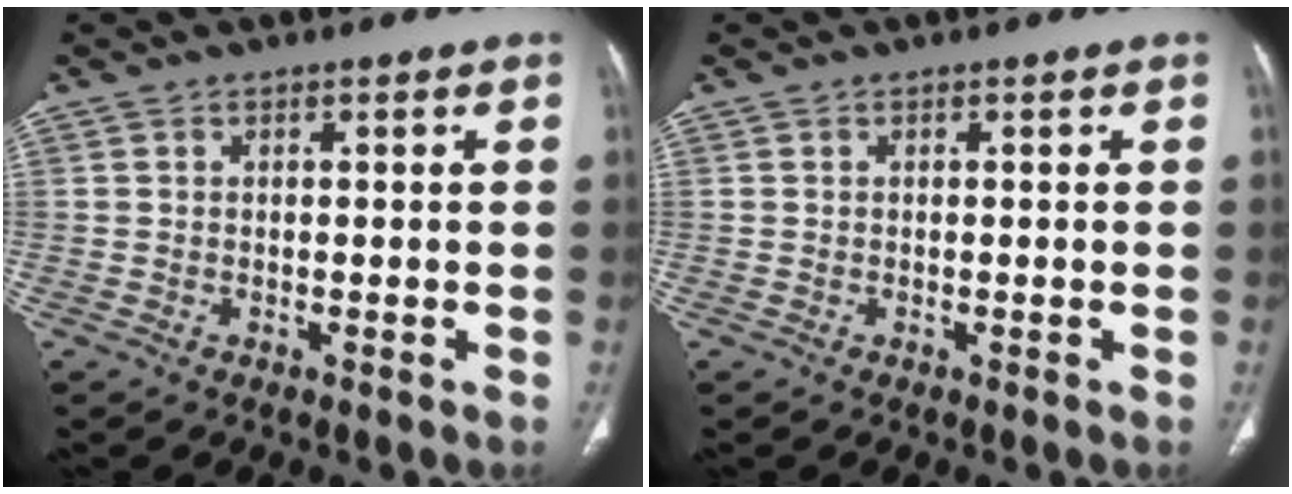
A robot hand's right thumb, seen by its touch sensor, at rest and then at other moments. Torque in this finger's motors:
{"motor_torque": [-0.29, 0.29, -0.49, 0.14, -0.02]}